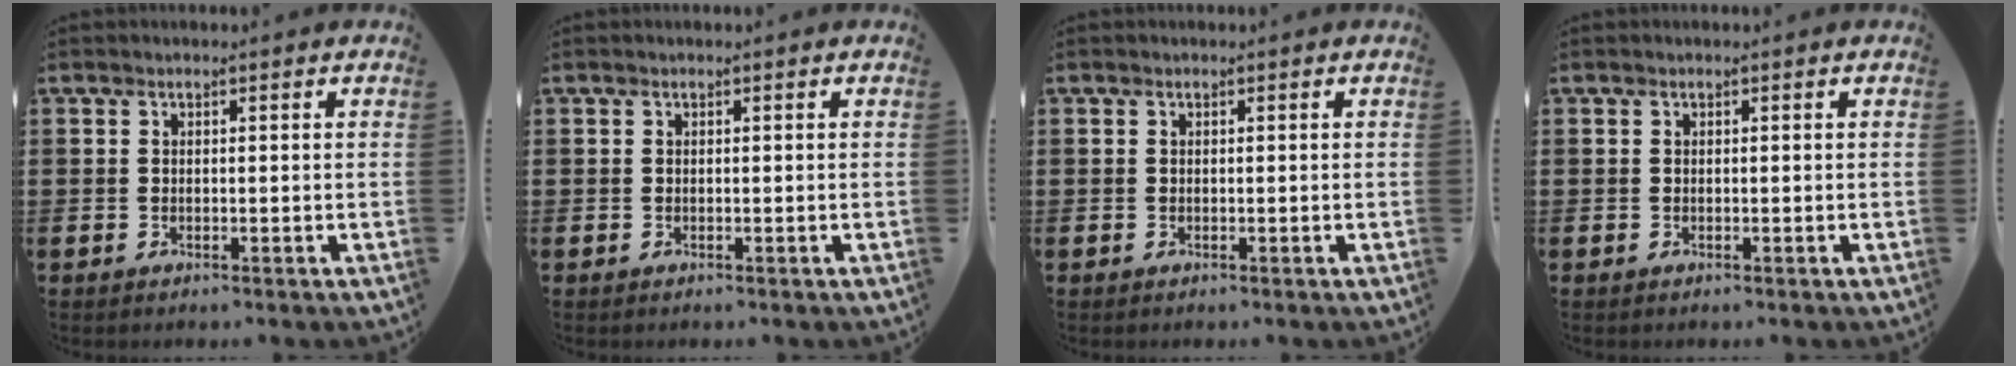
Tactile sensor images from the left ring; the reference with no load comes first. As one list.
[{"total": 0.0}, {"total": 0.0}, {"total": 0.0}]